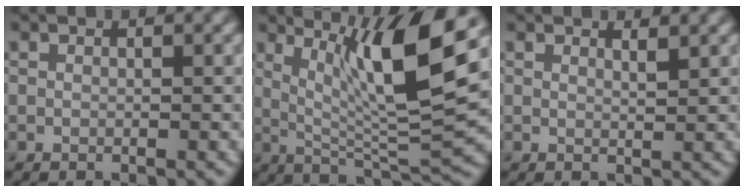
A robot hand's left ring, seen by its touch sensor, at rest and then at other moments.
{"total": 10.8, "force": [3.9, 2.1, 9.8], "torque": [-0.154, -0.012, 0.073]}
{"total": 1.2, "force": [0.9, 0.3, 0.8], "torque": [-0.003, 0.002, 0.013]}